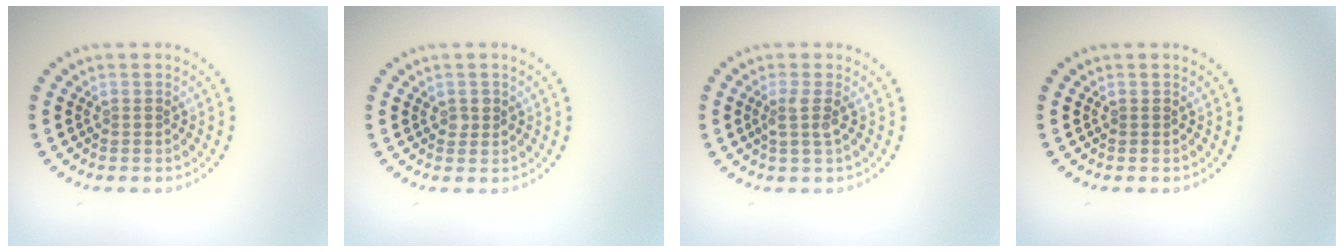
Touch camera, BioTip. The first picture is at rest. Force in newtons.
{"total": 1.0, "press": 0.9, "slide": 0.1}
{"total": 1.9, "press": 1.5, "slide": 1.2}
{"total": 0.0}